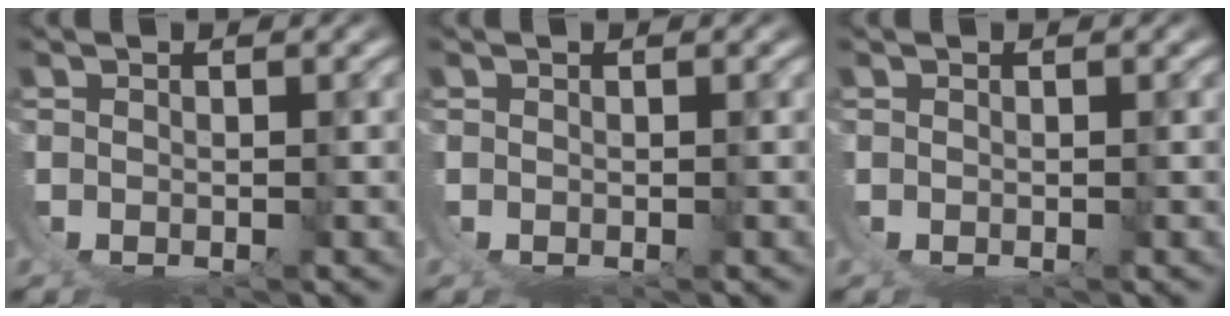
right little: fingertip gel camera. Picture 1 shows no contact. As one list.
[{"total": 0.0}, {"total": 0.0}]